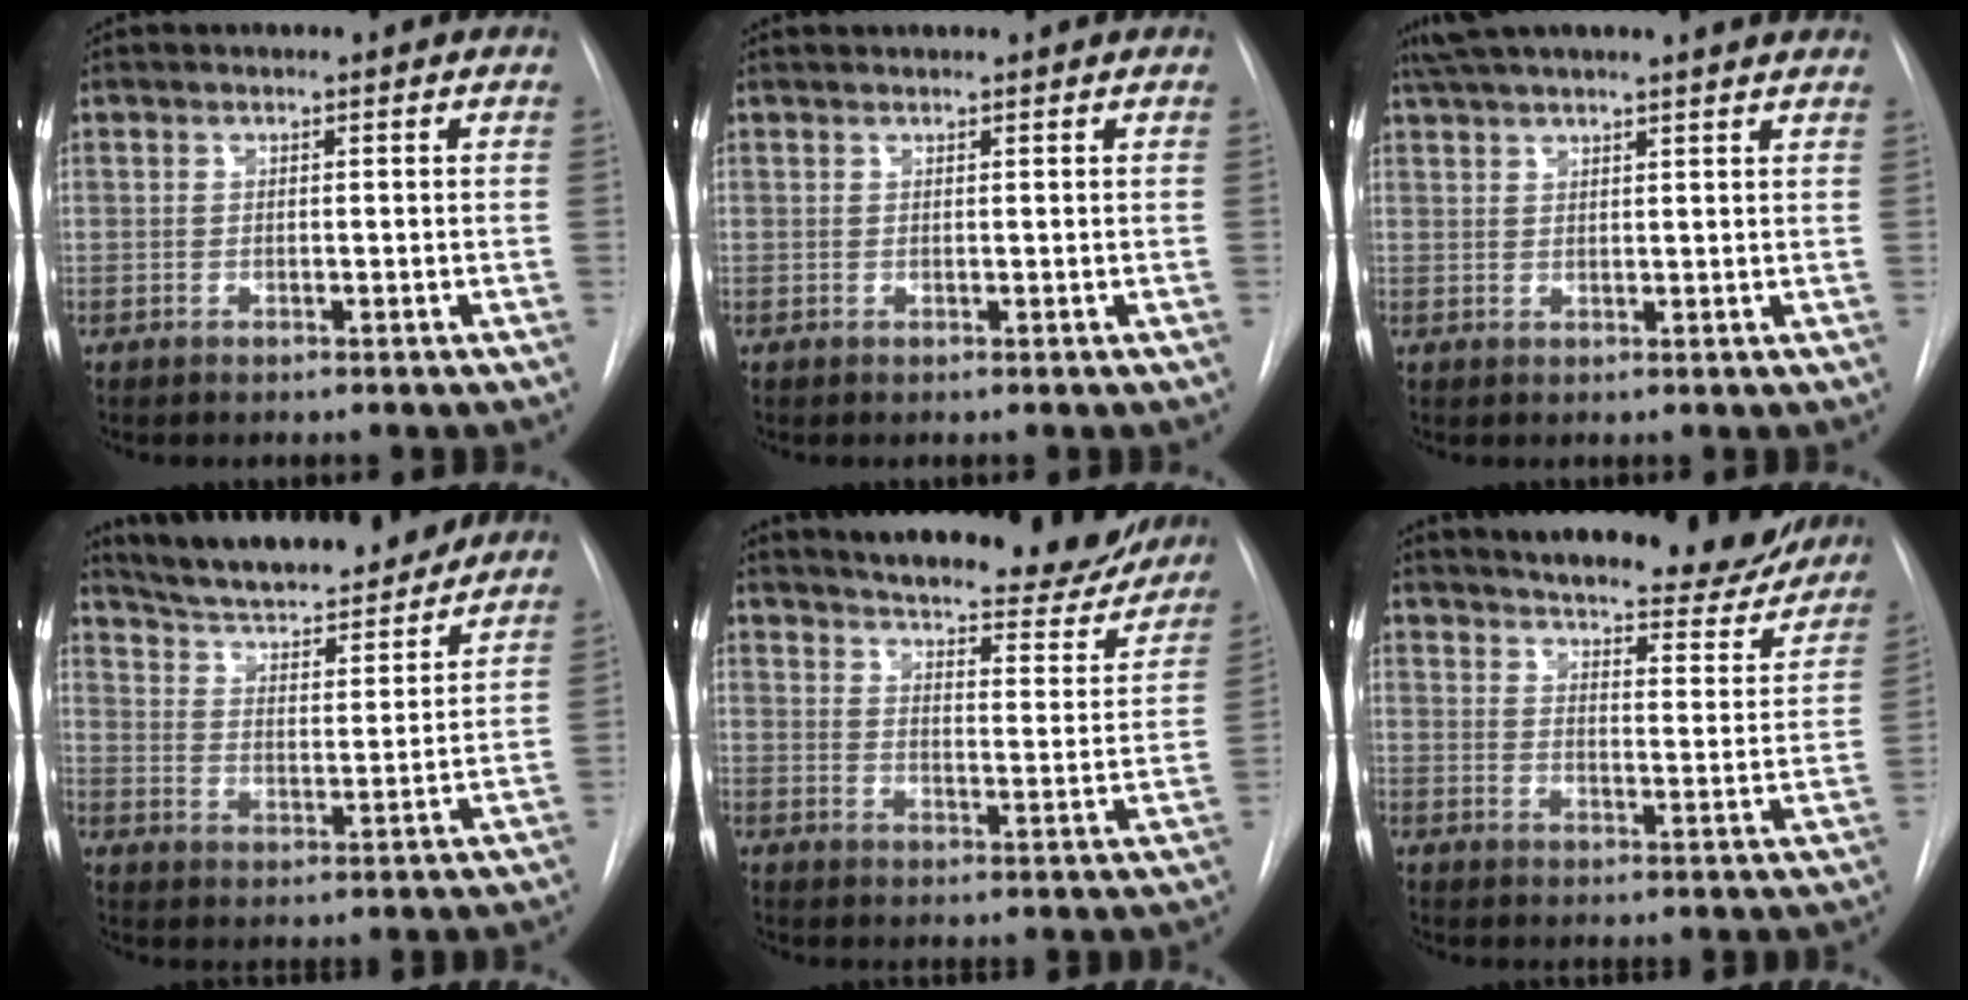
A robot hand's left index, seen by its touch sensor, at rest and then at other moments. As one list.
[{"total": 1.0, "force": [1.0, -0.2, 0.2], "torque": [-0.004, 0.019, 0.019]}, {"total": 13.6, "force": [12.0, 0.2, 6.4], "torque": [-0.113, 0.037, 0.166]}, {"total": 18.6, "force": [16.7, 3.5, 7.5], "torque": [-0.121, -0.005, 0.250]}, {"total": 23.5, "force": [21.1, 5.0, 9.1], "torque": [-0.141, -0.057, 0.262]}, {"total": 20.7, "force": [18.4, 4.7, 8.2], "torque": [-0.123, -0.038, 0.226]}]